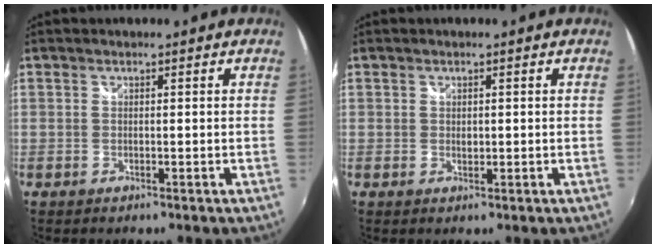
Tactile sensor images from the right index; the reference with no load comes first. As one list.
[{"total": 0.8, "force": [0.2, 0.7, 0.4], "torque": [-0.005, 0.000, 0.003]}]